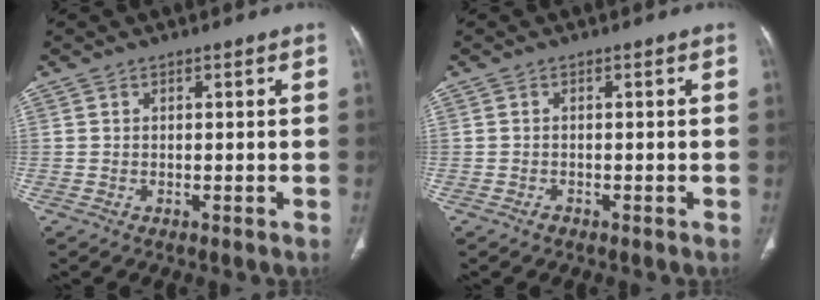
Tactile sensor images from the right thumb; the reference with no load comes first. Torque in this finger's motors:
{"motor_torque": [-0.04, 0.25, -0.32, 0.23, 0.02]}